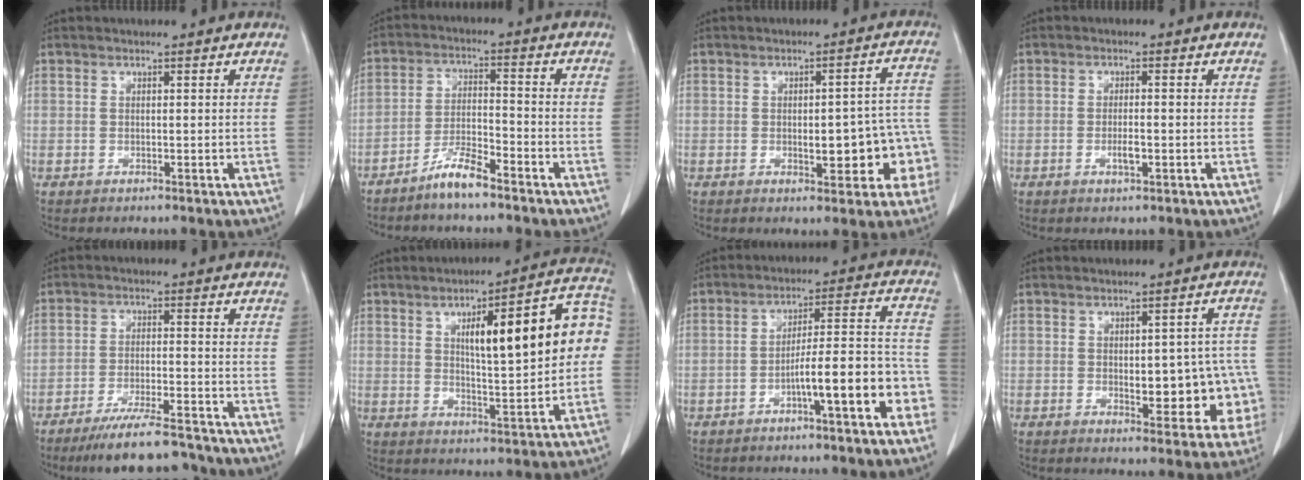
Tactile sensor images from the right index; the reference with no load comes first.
{"total": 6.1, "force": [-4.8, 0.8, 3.6], "torque": [-0.073, -0.003, -0.094]}
{"total": 9.9, "force": [-2.4, 3.7, 8.9], "torque": [-0.093, 0.032, -0.024]}
{"total": 2.4, "force": [-0.8, 0.5, 2.2], "torque": [-0.045, -0.001, -0.011]}
{"total": 11.7, "force": [-10.5, 1.4, 5.1], "torque": [-0.078, -0.003, -0.164]}
{"total": 17.4, "force": [3.0, 3.5, 16.8], "torque": [-0.228, 0.038, 0.045]}
{"total": 11.6, "force": [-4.9, 1.5, 10.4], "torque": [-0.144, 0.036, -0.069]}
{"total": 11.6, "force": [-2.0, 5.2, 10.1], "torque": [-0.107, 0.023, -0.013]}